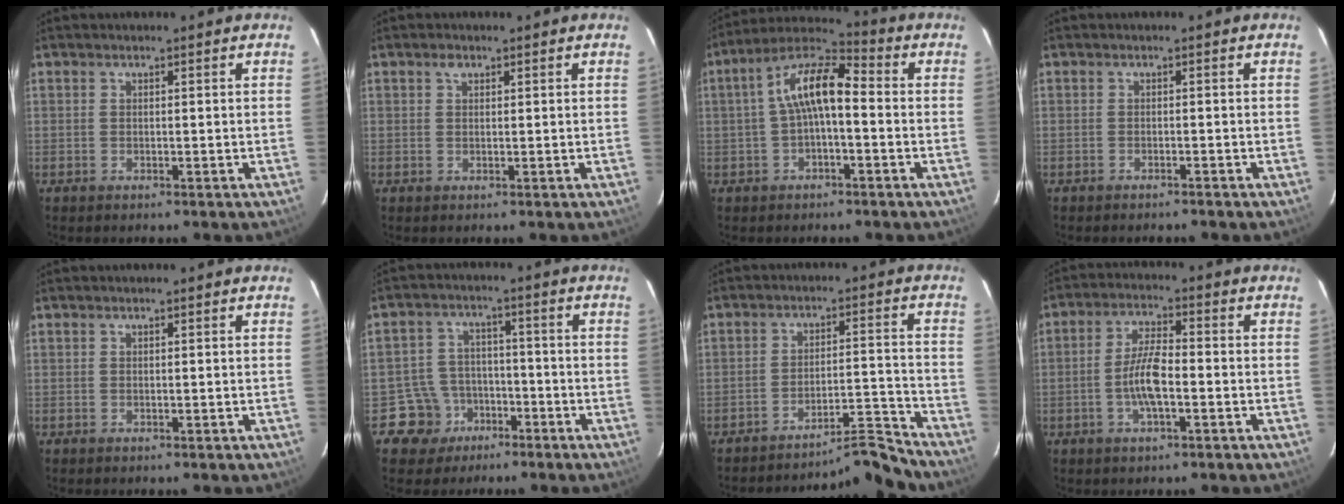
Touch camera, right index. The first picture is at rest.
{"total": 1.2, "force": [0.7, 0.8, 0.5], "torque": [-0.010, 0.004, 0.012]}
{"total": 9.7, "force": [-0.4, 3.5, 9.0], "torque": [-0.180, 0.029, -0.011]}
{"total": 1.2, "force": [-1.2, 0.1, 0.2], "torque": [-0.011, 0.000, -0.018]}
{"total": 0.0}
{"total": 7.3, "force": [-4.2, 5.9, -0.1], "torque": [-0.018, 0.029, -0.063]}
{"total": 9.2, "force": [-9.1, -0.9, 0.5], "torque": [-0.018, 0.035, -0.137]}
{"total": 6.8, "force": [-1.9, 1.8, 6.3], "torque": [-0.126, 0.008, -0.037]}